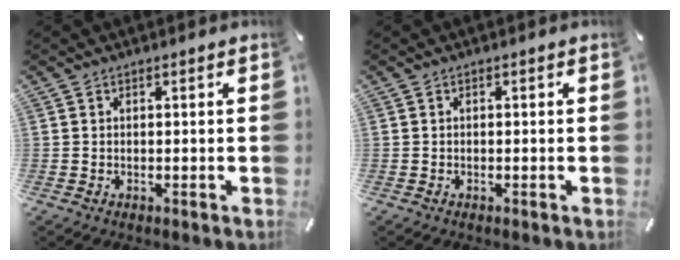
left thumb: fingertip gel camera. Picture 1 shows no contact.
{"total": 0.5, "force": [-0.4, 0.2, 0.4], "torque": [-0.008, -0.001, -0.007]}